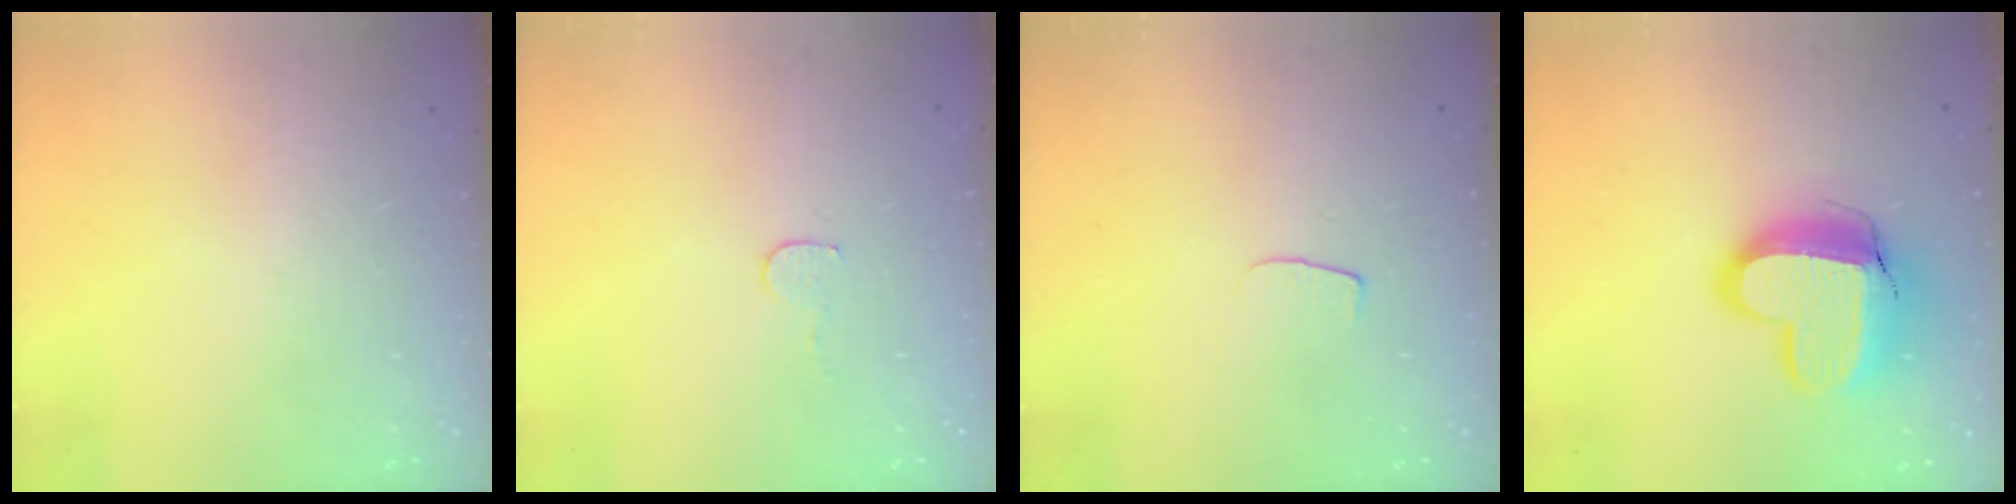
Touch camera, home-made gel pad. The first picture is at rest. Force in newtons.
{"total": 4.1, "press": 4.1, "slide": 0.3}
{"total": 4.3, "press": 4.3, "slide": 0.4}
{"total": 17.3, "press": 17.2, "slide": 1.3}